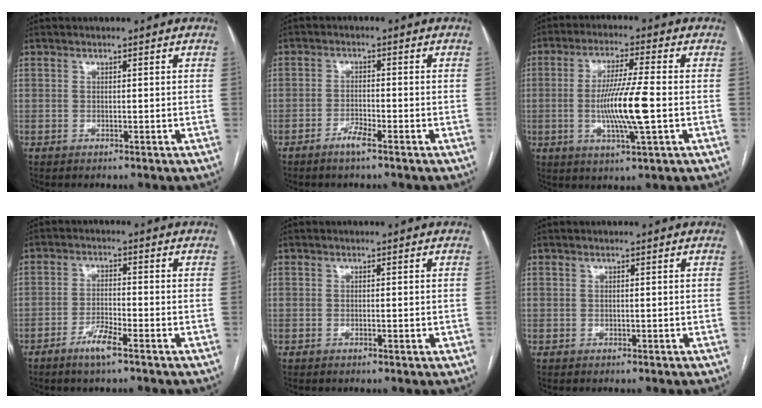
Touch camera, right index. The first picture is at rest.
{"total": 2.8, "force": [-2.0, 0.1, 1.9], "torque": [-0.038, -0.001, -0.040]}
{"total": 10.3, "force": [-1.5, 0.0, 10.2], "torque": [-0.195, -0.010, -0.031]}
{"total": 4.4, "force": [-2.9, 0.2, 3.2], "torque": [-0.065, -0.005, -0.058]}
{"total": 1.0, "force": [-0.3, 0.1, 1.0], "torque": [-0.017, -0.001, -0.004]}
{"total": 0.0}